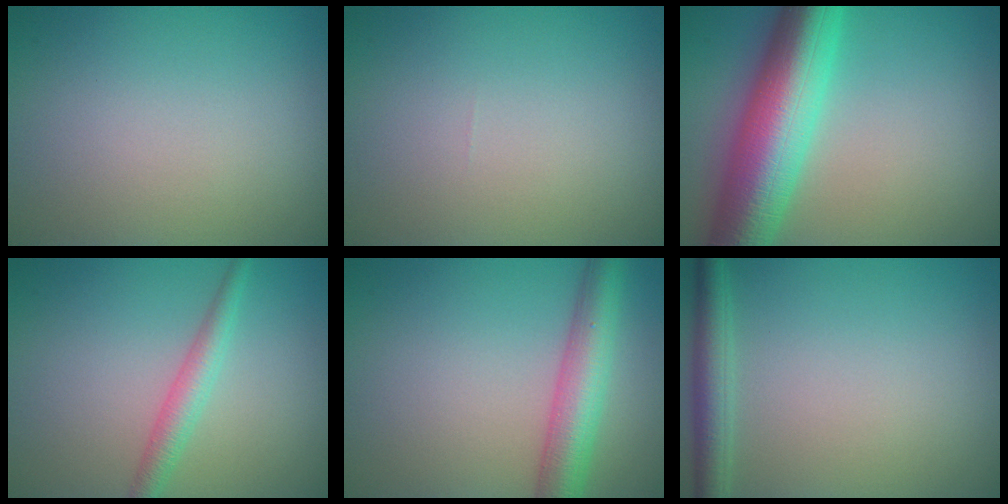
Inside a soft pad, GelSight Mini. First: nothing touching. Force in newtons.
{"total": 0.0}
{"total": 10.5, "press": 10.5, "slide": 0.2}
{"total": 2.3, "press": 2.3, "slide": 0.0}
{"total": 5.3, "press": 5.3, "slide": 0.1}
{"total": 2.8, "press": 2.8, "slide": 0.2}